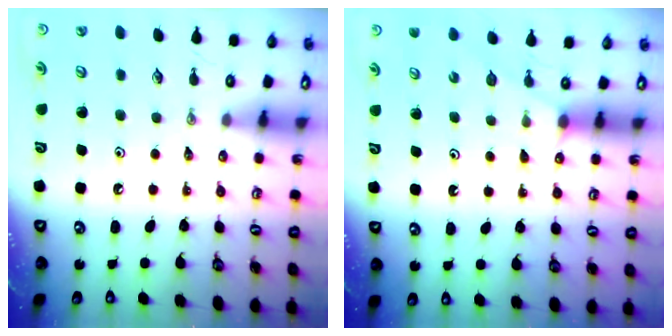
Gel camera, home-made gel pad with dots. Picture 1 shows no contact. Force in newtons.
{"total": 2.4, "press": 2.4, "slide": 0.4}